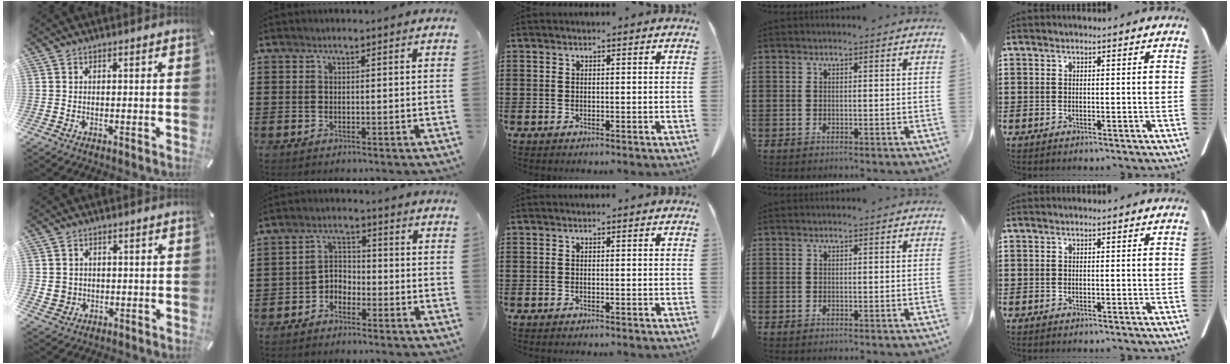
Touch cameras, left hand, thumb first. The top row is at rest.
{"thumb": {"total": 3.3, "force": [0.6, 3.2, 0.4], "torque": [-0.005, 0.002, 0.010]}, "index": {"total": 3.2, "force": [-2.9, 1.4, 0.5], "torque": [-0.017, 0.007, -0.063]}}